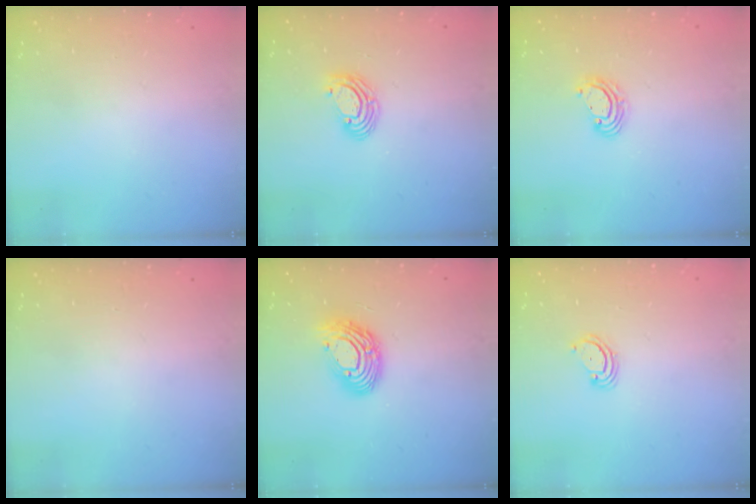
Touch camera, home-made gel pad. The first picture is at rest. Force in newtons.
{"total": 6.0, "press": 6.0, "slide": 0.4}
{"total": 4.6, "press": 4.6, "slide": 0.2}
{"total": 0.0}
{"total": 12.4, "press": 12.4, "slide": 1.0}
{"total": 3.3, "press": 3.3, "slide": 0.4}